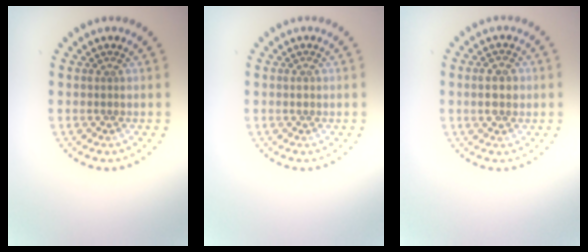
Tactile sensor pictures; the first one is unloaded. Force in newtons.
{"total": 0.9, "press": 0.9, "slide": 0.0}
{"total": 2.3, "press": 2.2, "slide": 0.1}